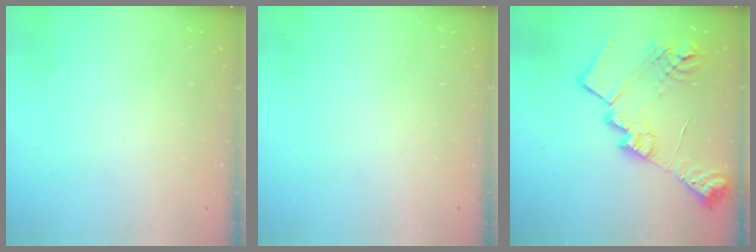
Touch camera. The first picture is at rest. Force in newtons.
{"total": 0.0}
{"total": 23.1, "press": 23.0, "slide": 2.1}